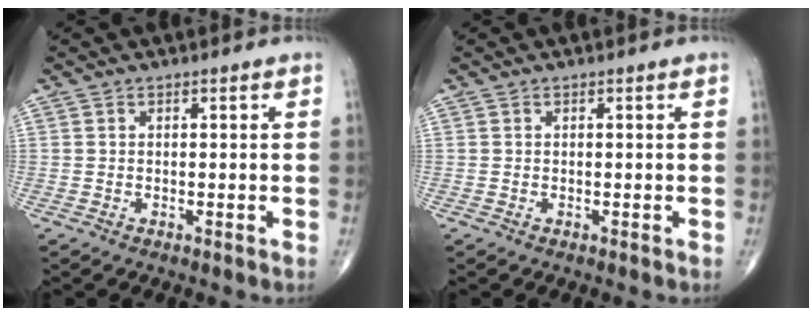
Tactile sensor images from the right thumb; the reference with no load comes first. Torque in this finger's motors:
{"motor_torque": [-0.16, 0.16, 0.03, -0.03, 0.00]}